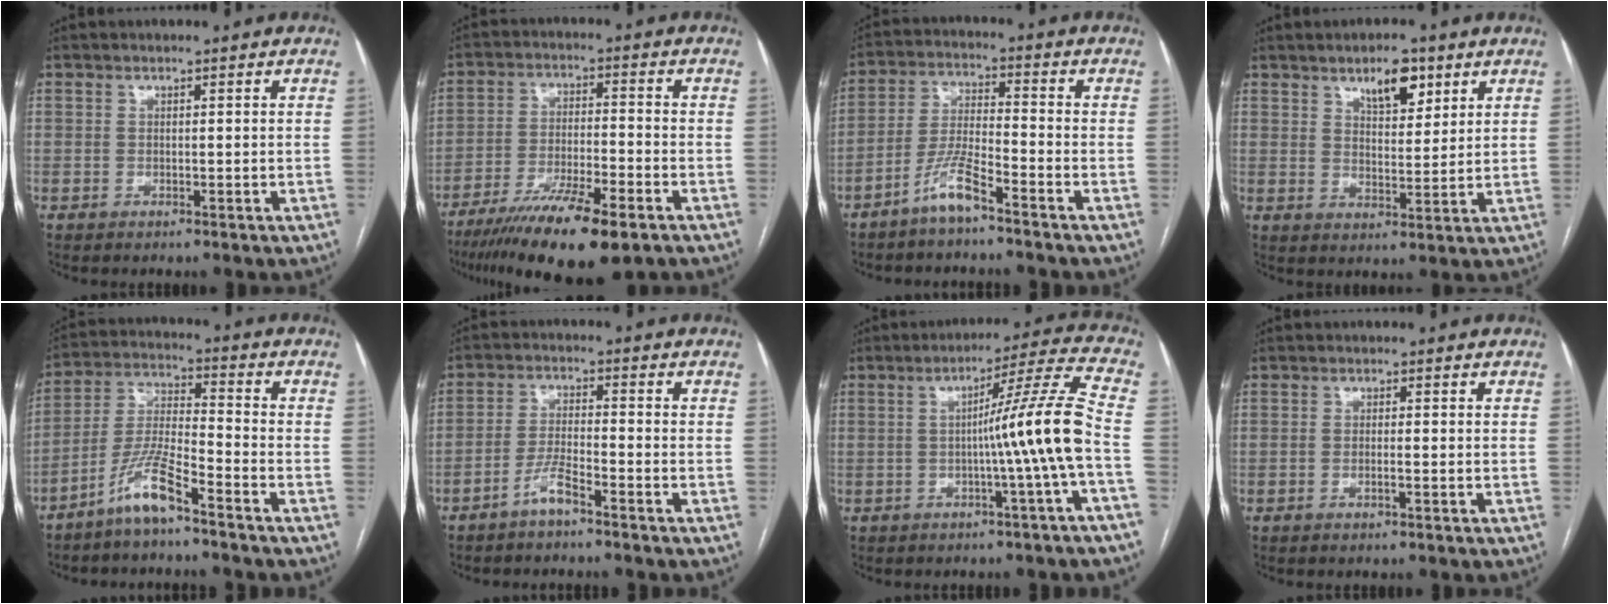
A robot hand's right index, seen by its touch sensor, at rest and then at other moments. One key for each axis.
{"total": 14.3, "fx": -9.7, "fy": 2.4, "fz": 10.3, "tx": -0.182, "ty": -0.031, "tz": -0.163}
{"total": 6.5, "fx": -4.7, "fy": 0.5, "fz": 4.4, "tx": -0.099, "ty": -0.003, "tz": -0.094}
{"total": 6.5, "fx": 4.0, "fy": 2.6, "fz": 4.4, "tx": -0.073, "ty": 0.002, "tz": 0.066}
{"total": 8.4, "fx": -6.0, "fy": 0.5, "fz": 5.9, "tx": -0.131, "ty": -0.011, "tz": -0.122}
{"total": 4.2, "fx": -3.1, "fy": 0.3, "fz": 2.7, "tx": -0.059, "ty": 0.003, "tz": -0.062}
{"total": 10.9, "fx": -2.1, "fy": -2.7, "fz": 10.3, "tx": -0.148, "ty": 0.010, "tz": -0.031}
{"total": 1.0, "fx": -0.4, "fy": 0.0, "fz": 1.0, "tx": -0.019, "ty": 0.000, "tz": -0.007}